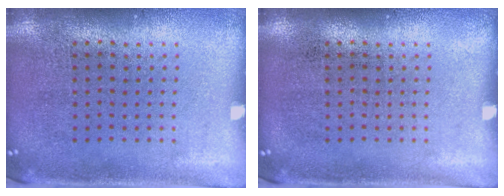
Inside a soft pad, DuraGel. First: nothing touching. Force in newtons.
{"total": 0.0}